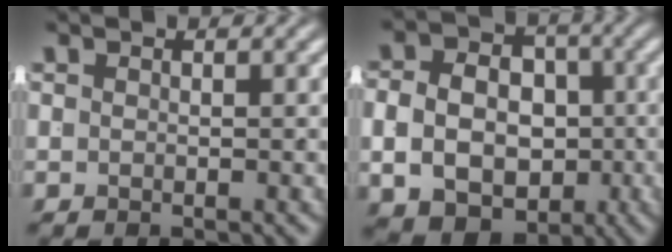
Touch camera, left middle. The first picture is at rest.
{"total": 9.7, "force": [-2.5, 7.7, 5.4], "torque": [-0.087, -0.028, -0.033]}